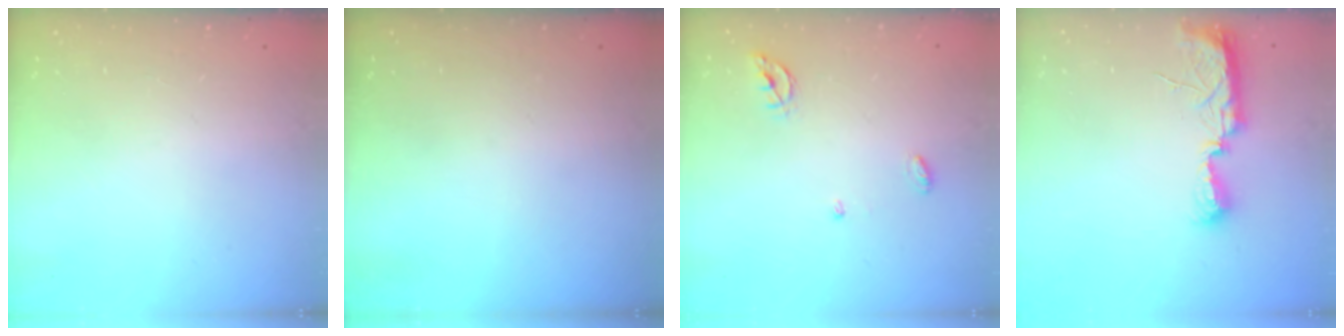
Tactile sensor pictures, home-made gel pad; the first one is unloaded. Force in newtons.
{"total": 0.0}
{"total": 5.0, "press": 5.0, "slide": 0.5}
{"total": 10.6, "press": 9.2, "slide": 5.3}